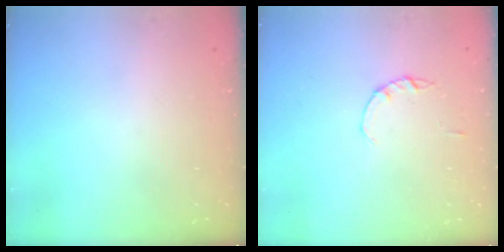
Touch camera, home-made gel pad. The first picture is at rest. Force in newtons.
{"total": 1.4, "press": 1.3, "slide": 0.3}